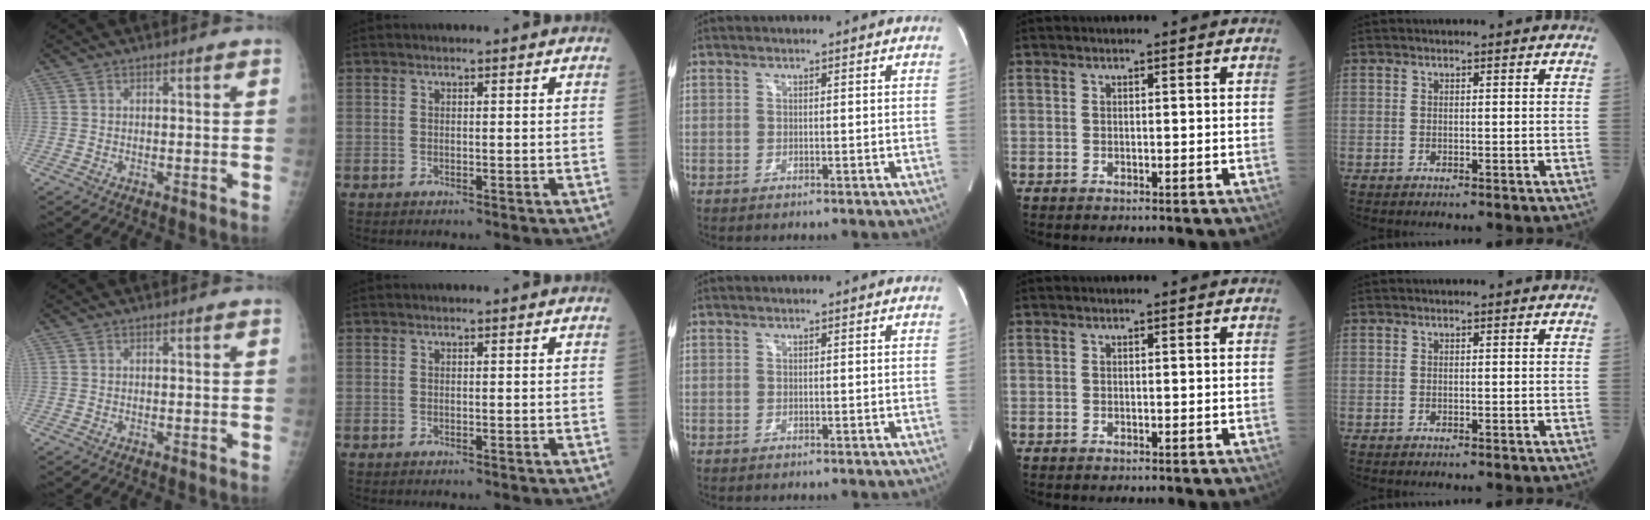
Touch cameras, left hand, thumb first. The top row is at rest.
{}